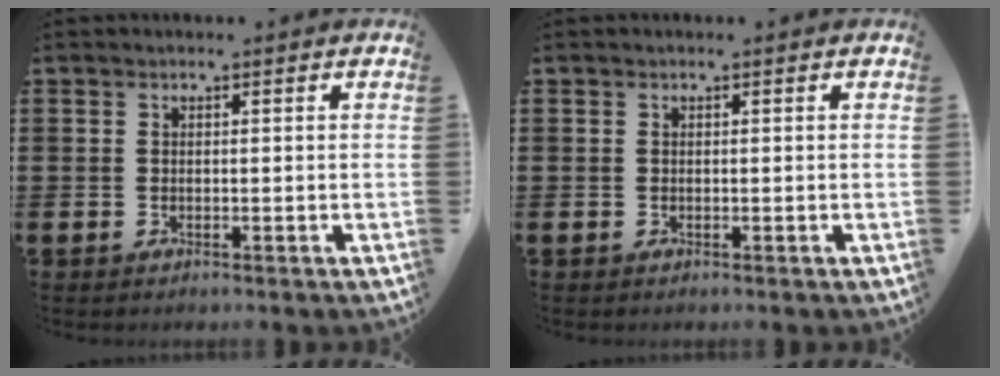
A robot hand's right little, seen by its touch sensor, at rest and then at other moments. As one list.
[{"total": 0.0}]